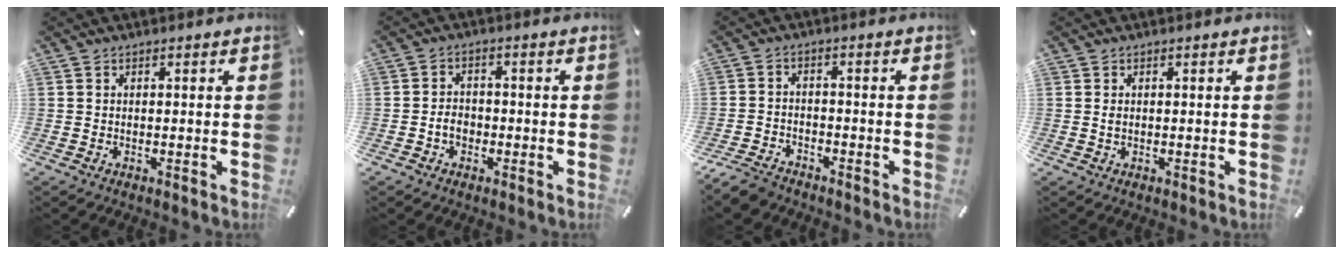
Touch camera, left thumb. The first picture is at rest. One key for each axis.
{"total": 3.9, "fx": -1.2, "fy": 3.0, "fz": 2.1, "tx": -0.037, "ty": 0.008, "tz": -0.023}
{"total": 4.9, "fx": -4.2, "fy": 2.0, "fz": 1.5, "tx": -0.041, "ty": 0.016, "tz": -0.083}
{"total": 0.8, "fx": 0.0, "fy": 0.5, "fz": 0.7, "tx": -0.015, "ty": 0.001, "tz": 0.000}